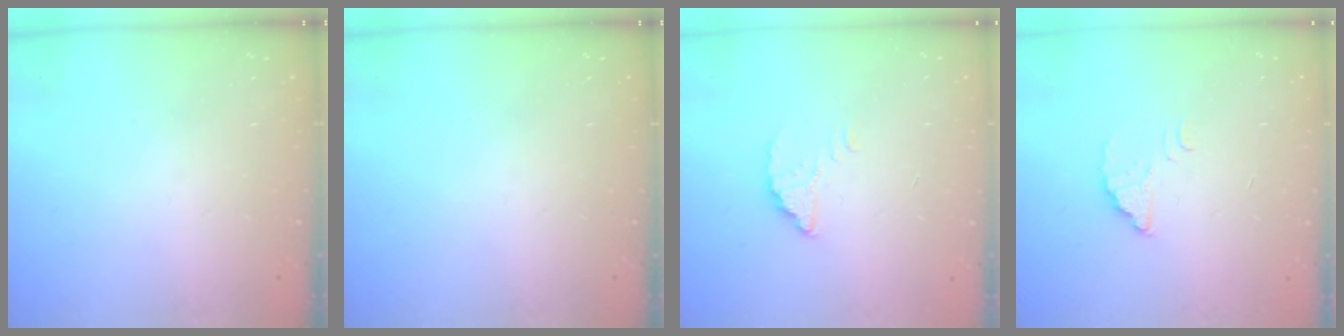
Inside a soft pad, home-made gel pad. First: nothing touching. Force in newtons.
{"total": 0.0}
{"total": 2.5, "press": 2.5, "slide": 0.1}
{"total": 2.6, "press": 2.6, "slide": 0.1}